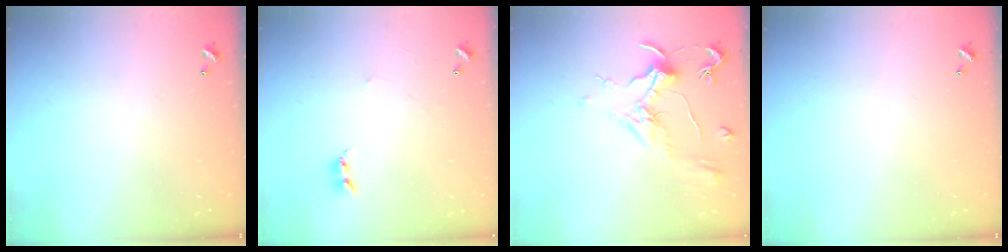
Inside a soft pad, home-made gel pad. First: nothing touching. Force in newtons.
{"total": 2.4, "press": 2.4, "slide": 0.4}
{"total": 1.8, "press": 1.6, "slide": 0.9}
{"total": 0.0}